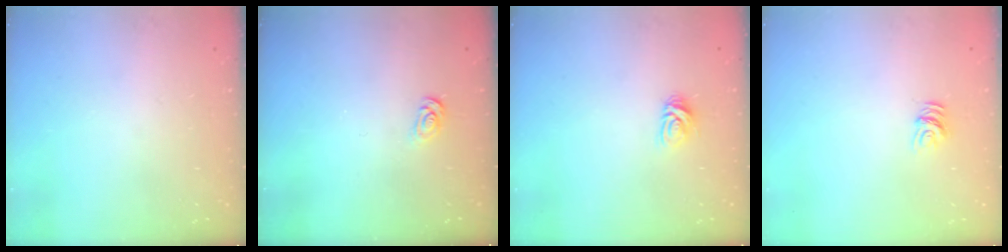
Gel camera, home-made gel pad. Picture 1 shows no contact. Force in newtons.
{"total": 2.5, "press": 2.4, "slide": 0.3}
{"total": 5.0, "press": 4.9, "slide": 0.8}
{"total": 6.1, "press": 6.1, "slide": 0.3}